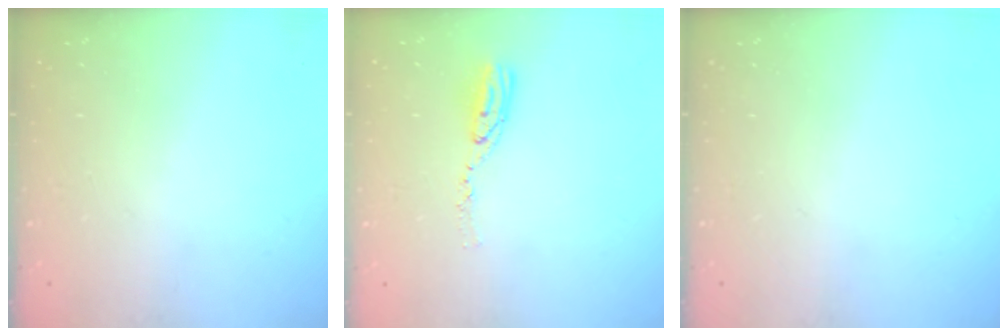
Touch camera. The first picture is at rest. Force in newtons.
{"total": 5.9, "press": 5.9, "slide": 0.5}
{"total": 0.0}